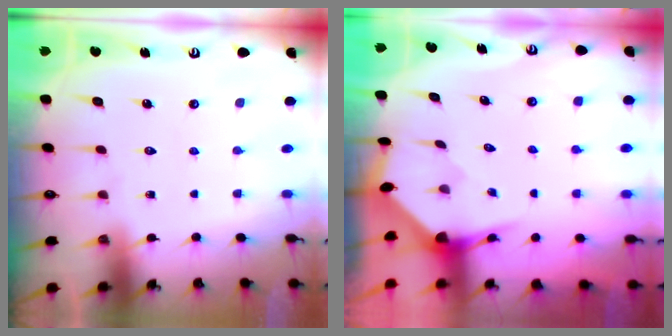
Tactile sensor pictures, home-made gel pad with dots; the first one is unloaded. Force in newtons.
{"total": 3.2, "press": 3.2, "slide": 0.3}